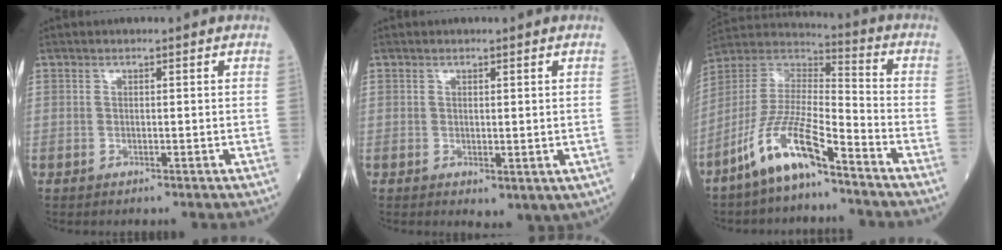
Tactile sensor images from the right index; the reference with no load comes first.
{"total": 2.9, "force": [-0.2, 1.6, 2.4], "torque": [-0.033, -0.007, 0.009]}
{"total": 12.8, "force": [-8.5, 2.2, 9.3], "torque": [-0.201, -0.001, -0.164]}